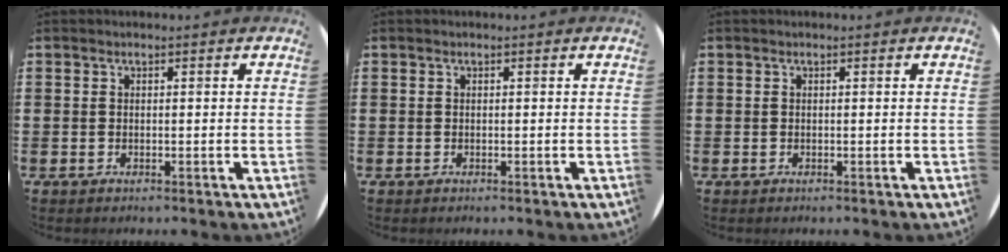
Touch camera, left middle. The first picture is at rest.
{"total": 0.0}
{"total": 0.0}